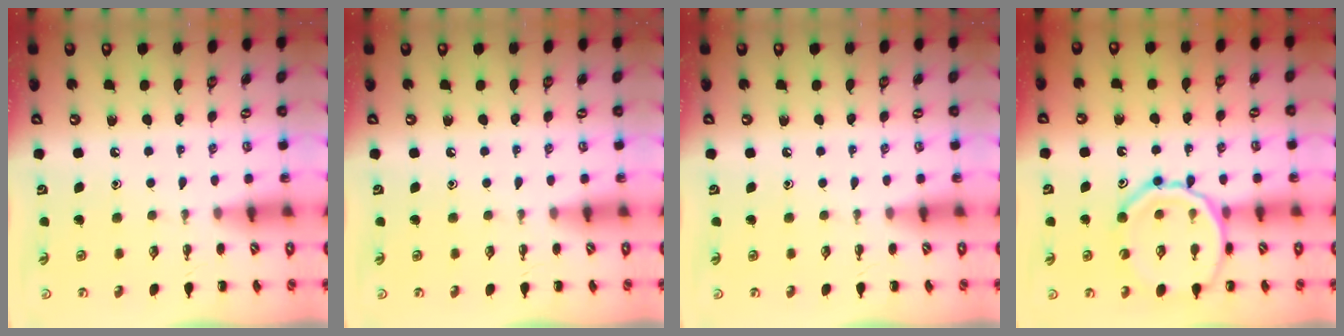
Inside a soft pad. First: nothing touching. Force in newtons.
{"total": 0.0}
{"total": 0.0}
{"total": 16.0, "press": 15.8, "slide": 2.5}